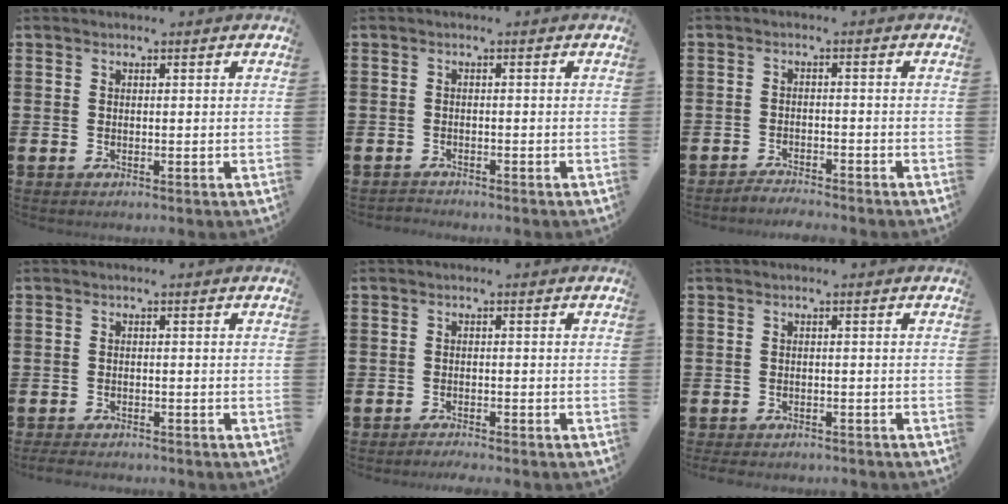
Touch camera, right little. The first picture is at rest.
{"total": 0.8, "force": [-0.8, 0.0, -0.1], "torque": [-0.001, -0.001, -0.017]}
{"total": 2.1, "force": [-2.1, -0.2, -0.2], "torque": [-0.001, 0.005, -0.046]}
{"total": 1.1, "force": [-1.1, 0.2, 0.2], "torque": [-0.007, 0.003, -0.023]}
{"total": 1.3, "force": [-1.3, -0.1, 0.0], "torque": [-0.002, 0.001, -0.026]}
{"total": 0.9, "force": [-0.9, 0.1, 0.0], "torque": [-0.003, 0.001, -0.019]}